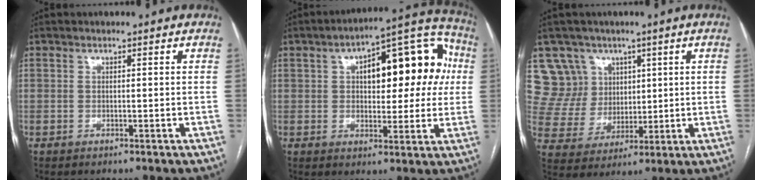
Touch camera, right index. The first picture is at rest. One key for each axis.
{"total": 18.1, "fx": 3.7, "fy": 7.7, "fz": 16.0, "tx": -0.210, "ty": 0.053, "tz": 0.049}
{"total": 10.0, "fx": 5.5, "fy": 8.3, "fz": 0.0, "tx": -0.010, "ty": 0.032, "tz": 0.116}